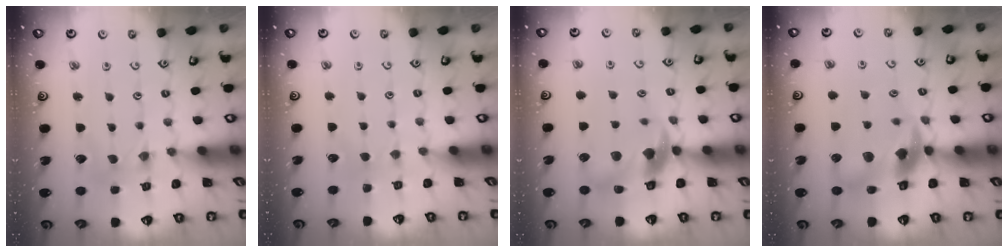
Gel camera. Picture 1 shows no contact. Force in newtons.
{"total": 2.0, "press": 2.0, "slide": 0.3}
{"total": 11.5, "press": 11.4, "slide": 1.7}
{"total": 13.1, "press": 13.0, "slide": 1.7}